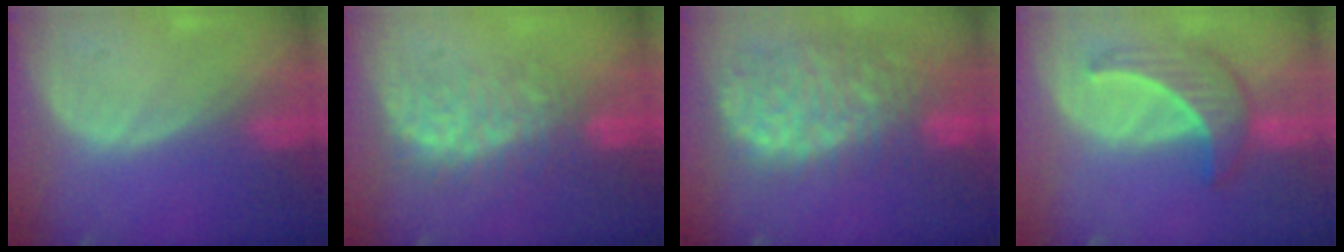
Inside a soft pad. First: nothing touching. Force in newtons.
{"total": 7.6, "press": 7.5, "slide": 1.2}
{"total": 13.3, "press": 11.1, "slide": 7.4}
{"total": 6.7, "press": 6.4, "slide": 1.9}